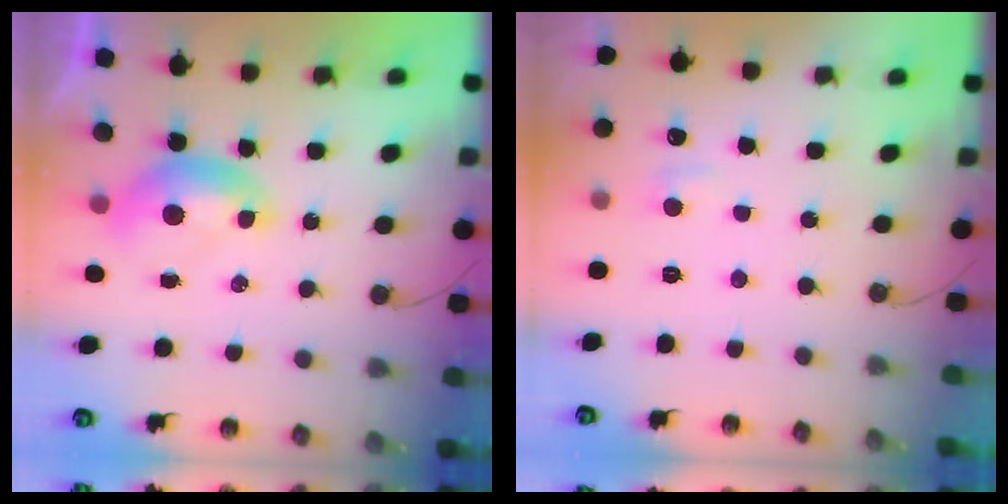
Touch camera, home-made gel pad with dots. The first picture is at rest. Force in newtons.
{"total": 1.1, "press": 0.9, "slide": 0.6}